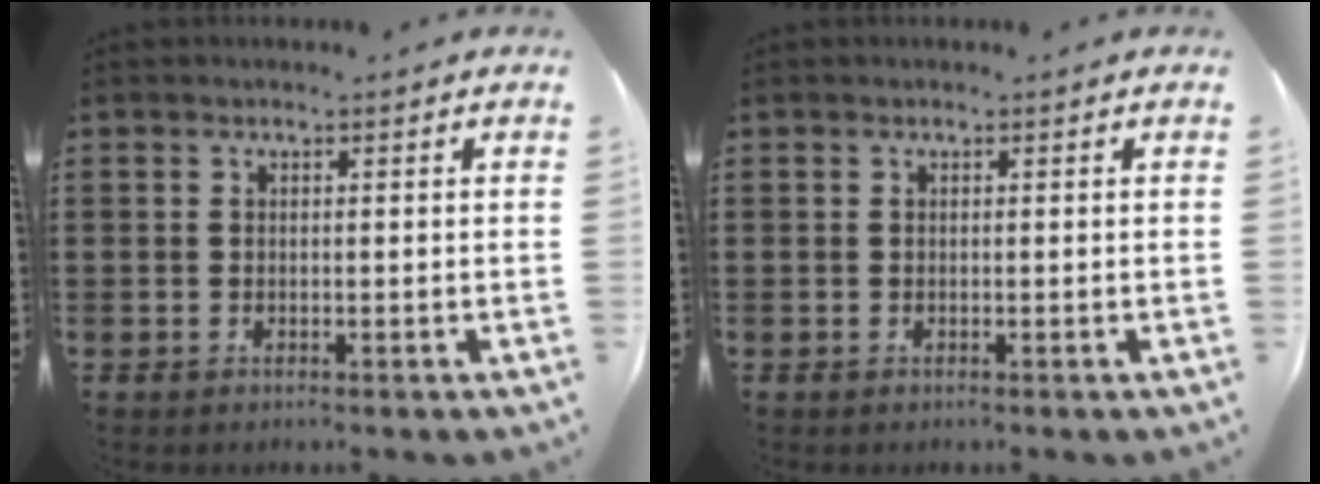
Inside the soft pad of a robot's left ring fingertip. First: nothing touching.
{"total": 0.0}